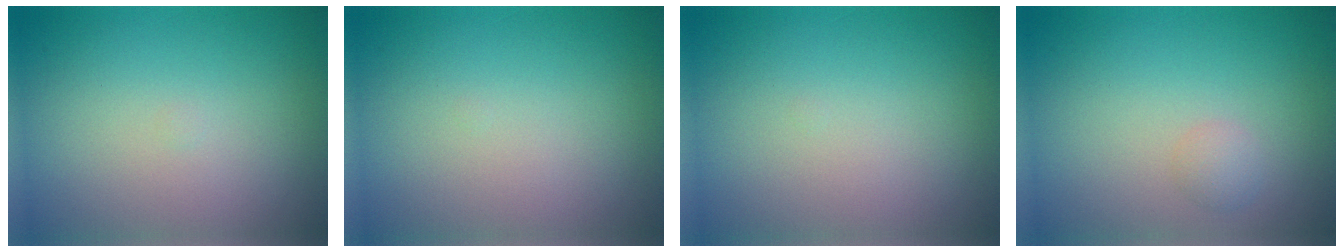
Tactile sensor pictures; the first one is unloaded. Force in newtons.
{"total": 0.0}
{"total": 0.0}
{"total": 1.1, "press": 1.1, "slide": 0.1}